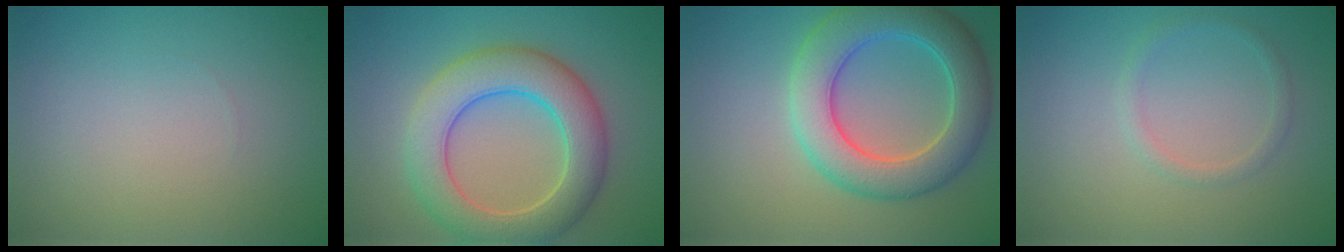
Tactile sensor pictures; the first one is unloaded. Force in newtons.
{"total": 7.6, "press": 7.6, "slide": 0.4}
{"total": 7.2, "press": 7.1, "slide": 0.7}
{"total": 1.3, "press": 1.2, "slide": 0.0}